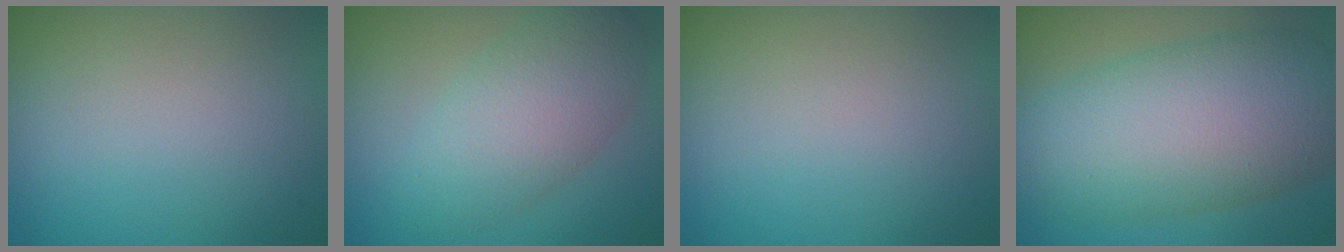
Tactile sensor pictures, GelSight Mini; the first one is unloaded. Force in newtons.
{"total": 4.3, "press": 4.3, "slide": 0.3}
{"total": 0.0}
{"total": 11.5, "press": 11.4, "slide": 0.2}